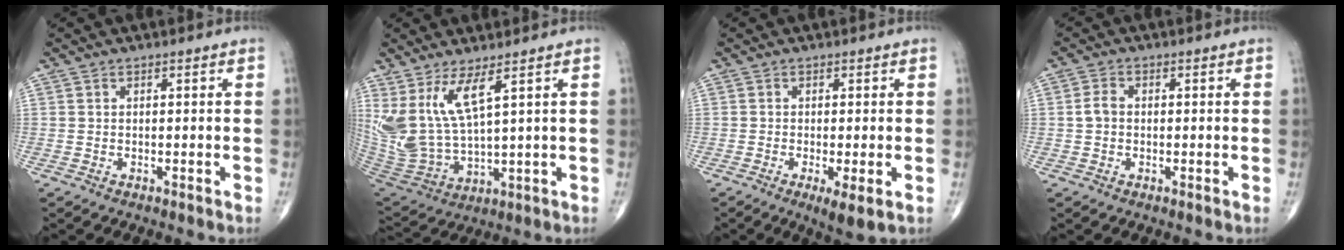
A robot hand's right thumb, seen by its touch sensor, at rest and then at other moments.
{"total": 12.4, "force": [5.6, 3.8, 10.4], "torque": [-0.229, -0.044, 0.136]}
{"total": 4.3, "force": [-1.4, 0.8, 4.0], "torque": [-0.072, -0.015, -0.024]}
{"total": 2.4, "force": [-0.1, 1.8, 1.6], "torque": [-0.029, 0.007, -0.007]}